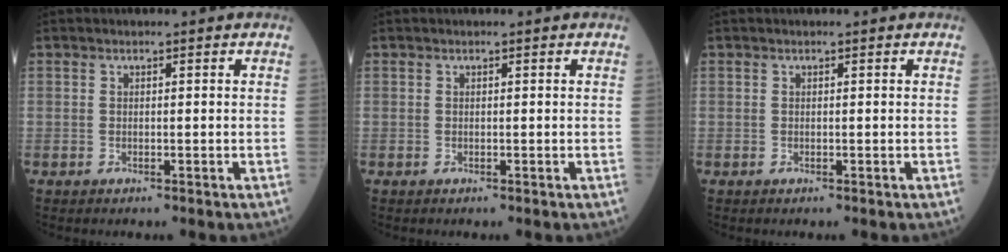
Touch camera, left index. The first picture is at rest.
{"total": 0.0}
{"total": 0.0}